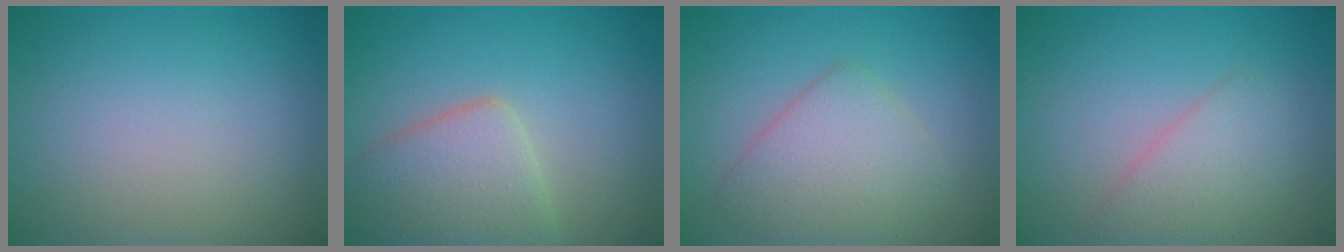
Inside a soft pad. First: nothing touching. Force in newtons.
{"total": 5.1, "press": 5.1, "slide": 0.3}
{"total": 4.0, "press": 4.0, "slide": 0.1}
{"total": 2.6, "press": 2.6, "slide": 0.1}